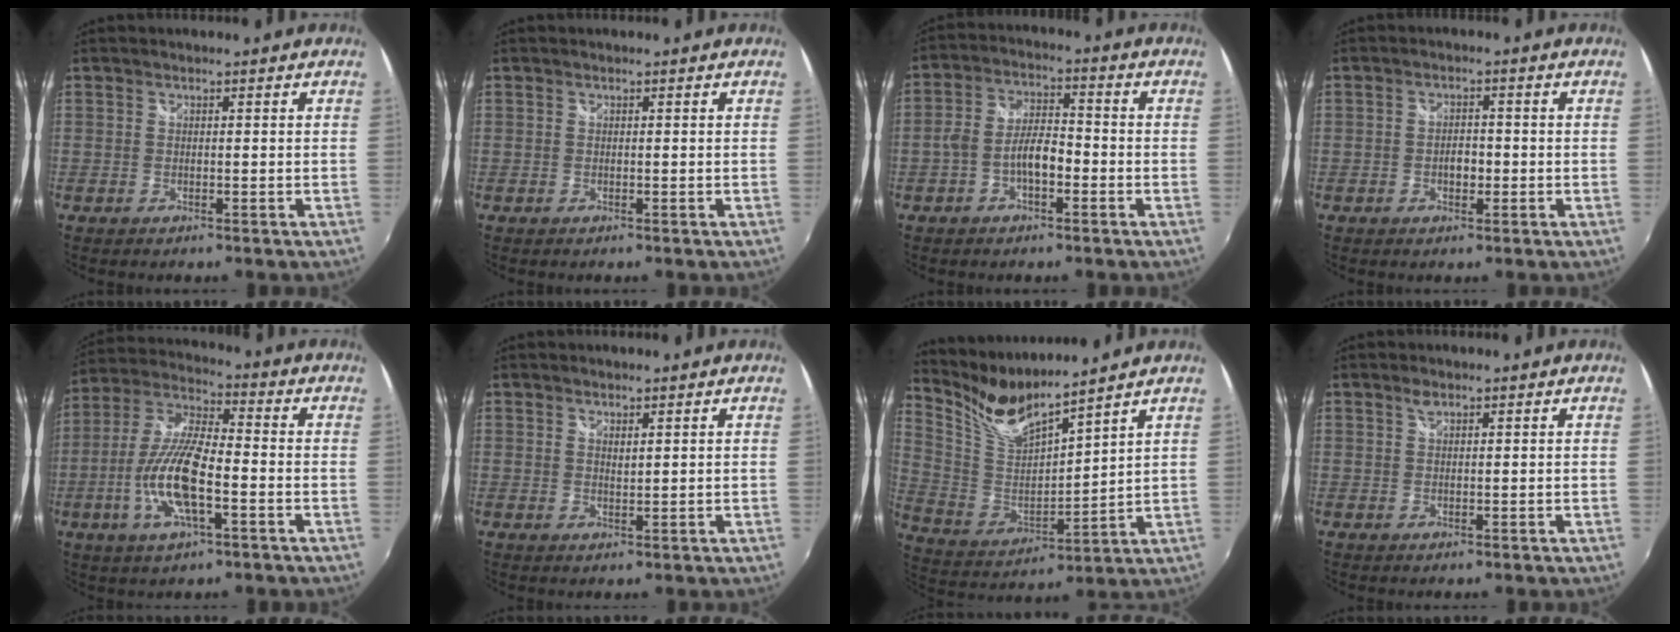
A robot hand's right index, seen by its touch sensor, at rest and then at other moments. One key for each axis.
{"total": 0.0}
{"total": 6.4, "fx": -2.6, "fy": 2.8, "fz": 5.2, "tx": -0.107, "ty": 0.015, "tz": -0.044}
{"total": 2.7, "fx": -0.7, "fy": 1.7, "fz": 1.9, "tx": -0.033, "ty": 0.002, "tz": -0.012}
{"total": 13.7, "fx": -4.2, "fy": 4.0, "fz": 12.4, "tx": -0.259, "ty": -0.005, "tz": -0.082}
{"total": 1.4, "fx": 1.0, "fy": 0.4, "fz": 0.9, "tx": -0.015, "ty": -0.001, "tz": 0.016}
{"total": 10.7, "fx": 9.6, "fy": 0.7, "fz": 4.8, "tx": -0.100, "ty": -0.019, "tz": 0.197}
{"total": 1.1, "fx": 0.8, "fy": 0.4, "fz": 0.6, "tx": -0.011, "ty": 0.003, "tz": 0.013}